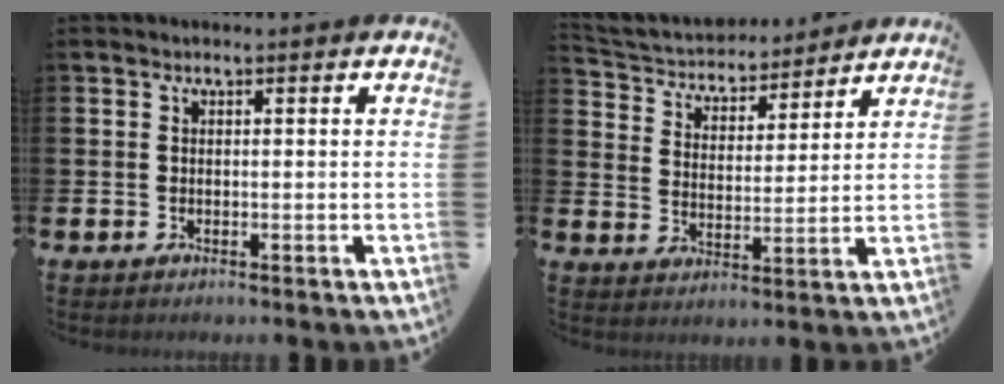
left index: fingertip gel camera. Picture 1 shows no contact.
{"total": 4.7, "force": [4.3, 1.9, 0.2], "torque": [-0.030, -0.036, 0.069]}